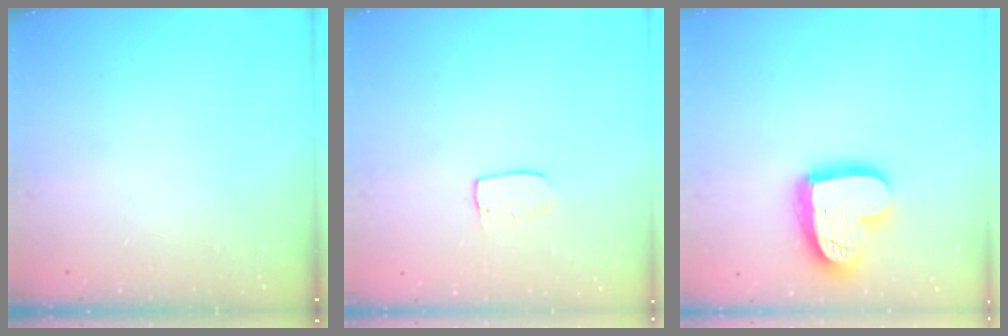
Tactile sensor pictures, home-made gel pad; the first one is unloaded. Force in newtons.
{"total": 6.0, "press": 6.0, "slide": 0.3}
{"total": 17.8, "press": 17.8, "slide": 1.4}